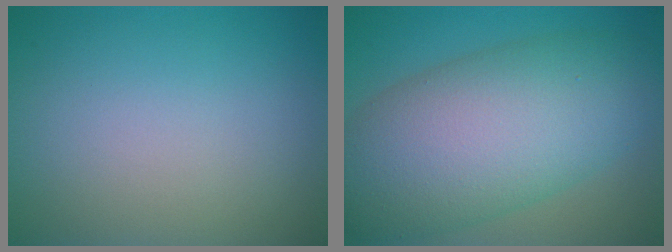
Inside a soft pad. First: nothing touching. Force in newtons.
{"total": 11.6, "press": 11.6, "slide": 0.4}